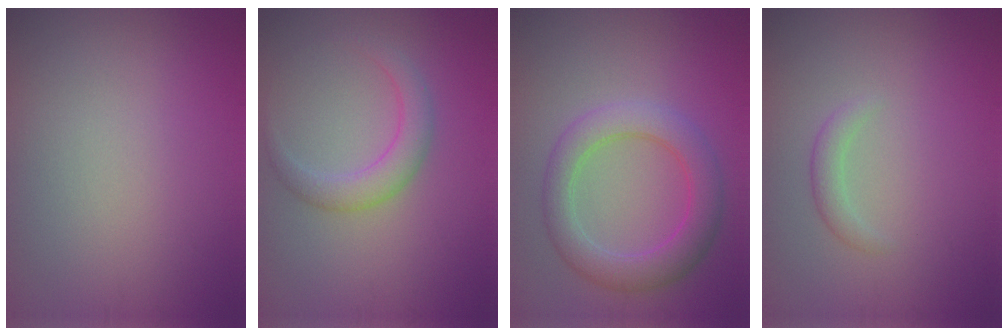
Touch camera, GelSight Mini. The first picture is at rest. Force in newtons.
{"total": 2.8, "press": 2.8, "slide": 0.2}
{"total": 5.0, "press": 5.0, "slide": 0.1}
{"total": 1.3, "press": 1.3, "slide": 0.1}